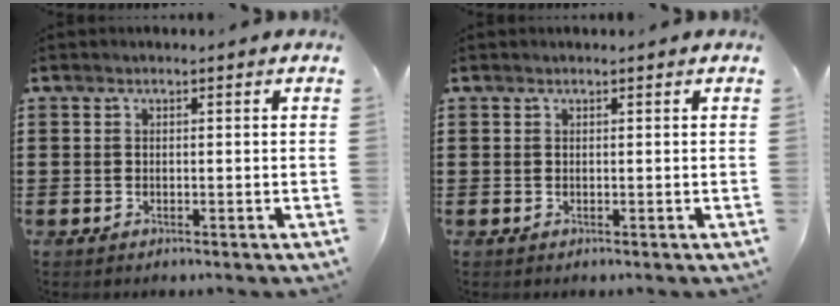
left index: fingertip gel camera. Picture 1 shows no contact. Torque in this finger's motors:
{"motor_torque": [-0.44, 0.68, 0.01, -0.01]}